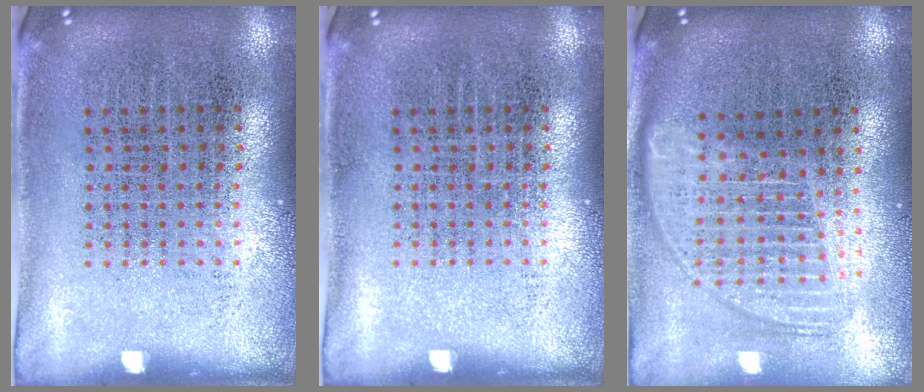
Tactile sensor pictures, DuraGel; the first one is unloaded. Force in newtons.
{"total": 0.0}
{"total": 1.7, "press": 1.4, "slide": 0.9}